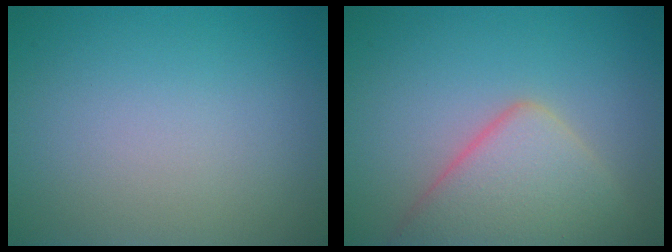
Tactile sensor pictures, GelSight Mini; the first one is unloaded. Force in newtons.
{"total": 6.0, "press": 6.0, "slide": 0.4}